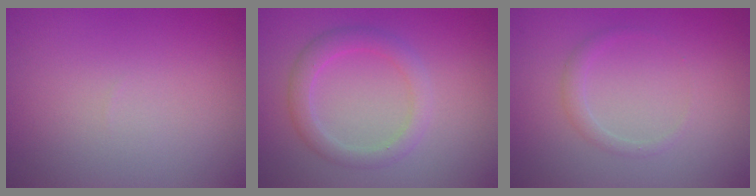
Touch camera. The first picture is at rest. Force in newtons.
{"total": 2.7, "press": 2.7, "slide": 0.0}
{"total": 1.1, "press": 1.1, "slide": 0.1}